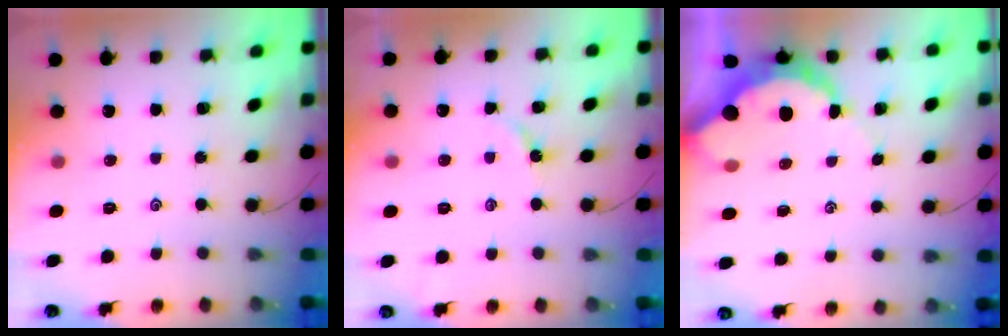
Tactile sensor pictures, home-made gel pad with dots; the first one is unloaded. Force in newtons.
{"total": 3.0, "press": 3.0, "slide": 0.4}
{"total": 7.5, "press": 7.4, "slide": 0.9}